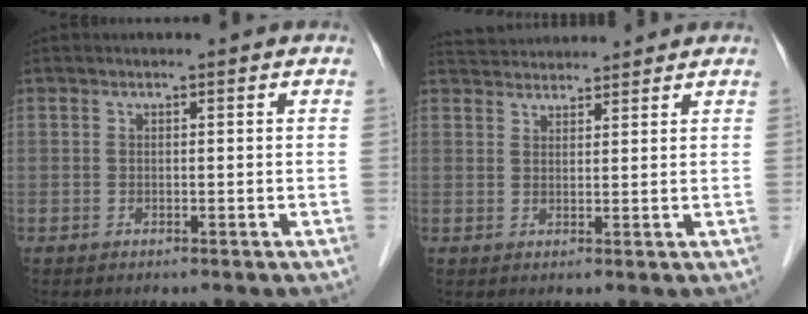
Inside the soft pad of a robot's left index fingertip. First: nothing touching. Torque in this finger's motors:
{"motor_torque": [0.03, -0.37, -0.08, 0.01]}